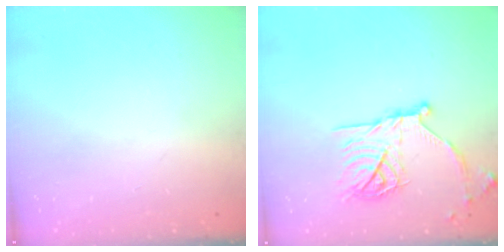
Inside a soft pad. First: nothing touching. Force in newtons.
{"total": 18.2, "press": 18.2, "slide": 1.2}